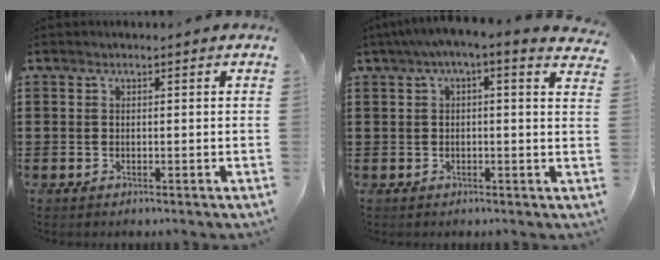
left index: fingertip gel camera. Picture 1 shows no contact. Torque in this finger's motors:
{"motor_torque": [2.14, 0.00, 0.75, 0.15]}